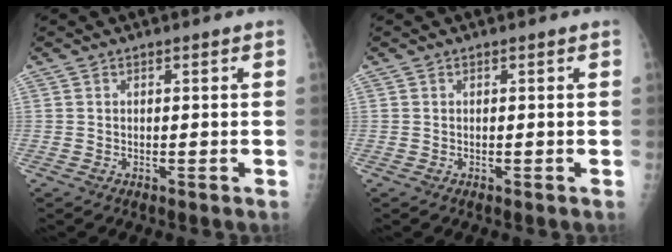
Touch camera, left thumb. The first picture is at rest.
{"total": 0.0}